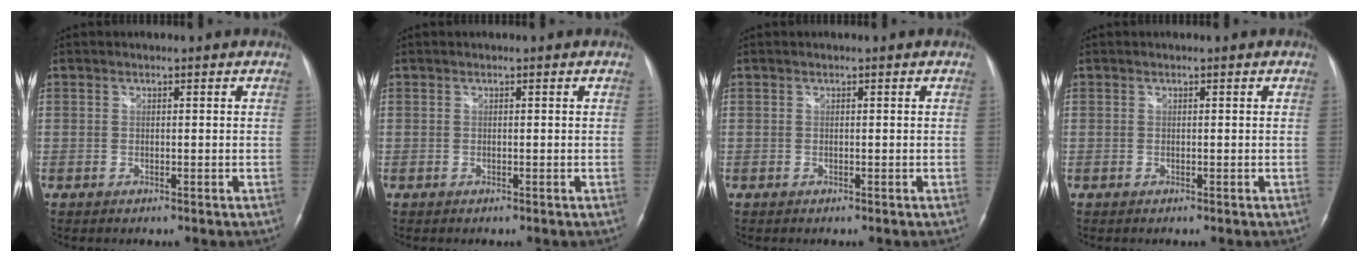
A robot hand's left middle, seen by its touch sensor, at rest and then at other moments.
{"total": 0.0}
{"total": 0.0}
{"total": 0.0}